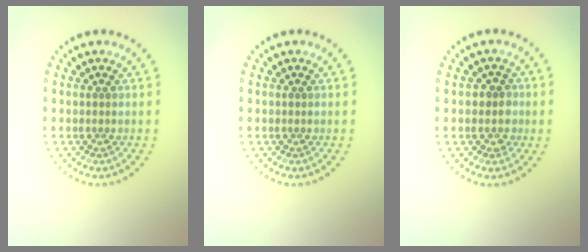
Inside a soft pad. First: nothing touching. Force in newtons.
{"total": 0.0}
{"total": 1.9, "press": 1.7, "slide": 0.8}